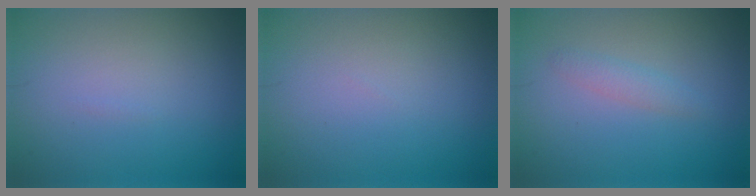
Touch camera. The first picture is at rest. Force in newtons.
{"total": 0.0}
{"total": 1.3, "press": 1.3, "slide": 0.0}